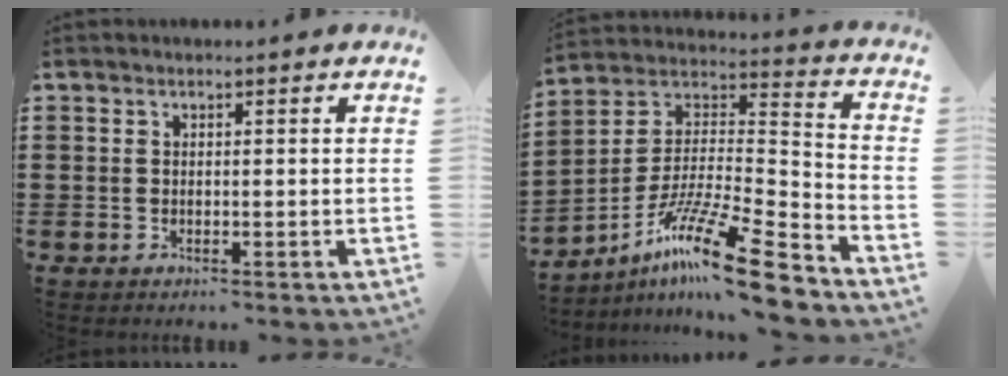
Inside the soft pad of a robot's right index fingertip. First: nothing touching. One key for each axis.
{"total": 15.9, "fx": -11.5, "fy": 1.7, "fz": 10.9, "tx": -0.195, "ty": 0.028, "tz": -0.211}